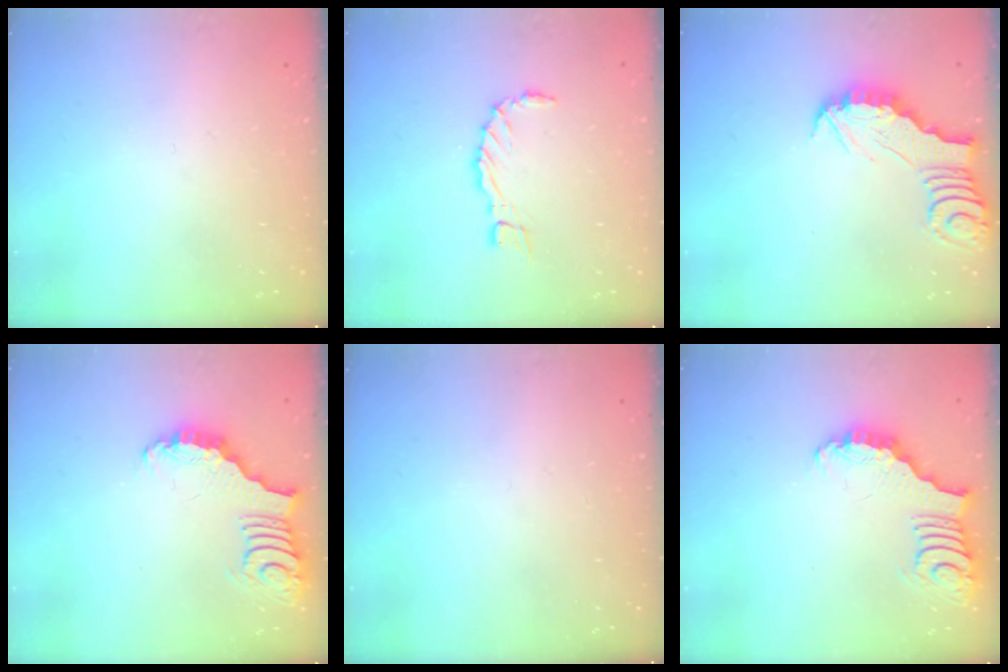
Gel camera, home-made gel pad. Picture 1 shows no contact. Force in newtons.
{"total": 5.2, "press": 5.2, "slide": 0.7}
{"total": 2.7, "press": 2.7, "slide": 0.1}
{"total": 3.4, "press": 3.3, "slide": 0.6}
{"total": 0.0}
{"total": 3.4, "press": 3.3, "slide": 0.6}